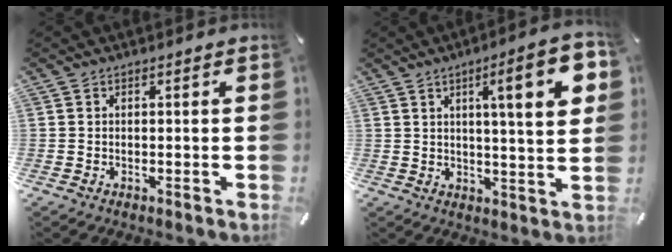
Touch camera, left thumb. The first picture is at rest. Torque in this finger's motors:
{"motor_torque": [2.16, 2.20, 0.52, -0.36, 0.40]}